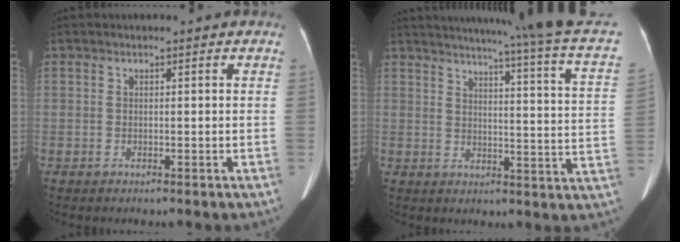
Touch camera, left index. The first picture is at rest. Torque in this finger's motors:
{"motor_torque": [0.52, -1.61, 0.02, 0.05]}